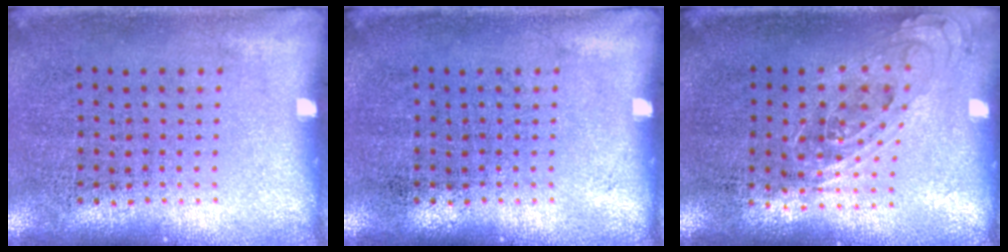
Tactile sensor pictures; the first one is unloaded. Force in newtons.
{"total": 0.0}
{"total": 0.8, "press": 0.8, "slide": 0.3}